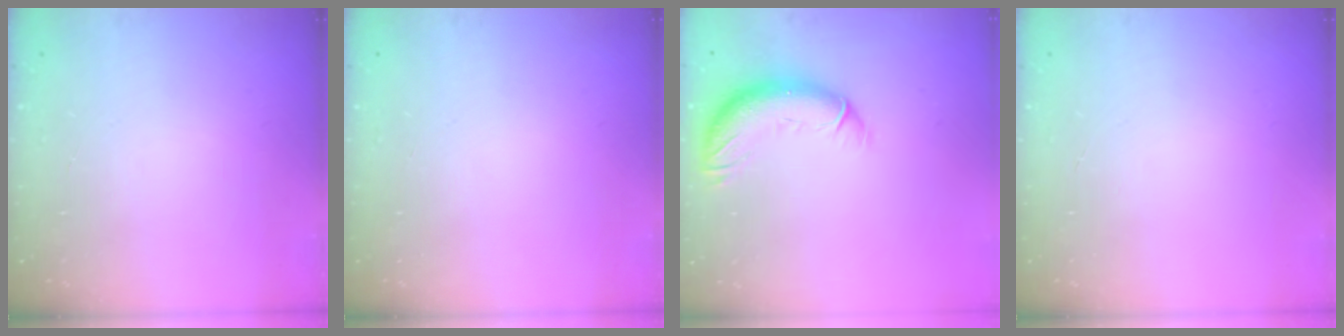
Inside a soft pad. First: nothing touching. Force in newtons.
{"total": 0.0}
{"total": 11.7, "press": 11.5, "slide": 2.1}
{"total": 0.0}